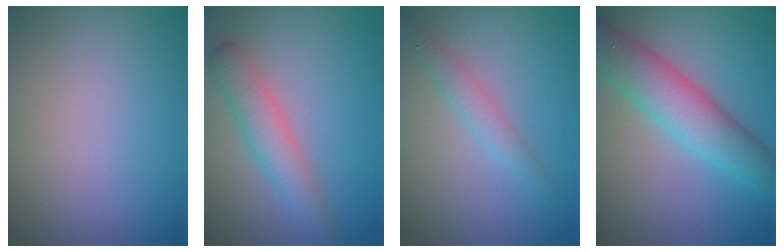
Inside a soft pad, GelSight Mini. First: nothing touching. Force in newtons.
{"total": 3.7, "press": 3.7, "slide": 0.1}
{"total": 1.9, "press": 1.9, "slide": 0.1}
{"total": 6.6, "press": 6.6, "slide": 0.1}